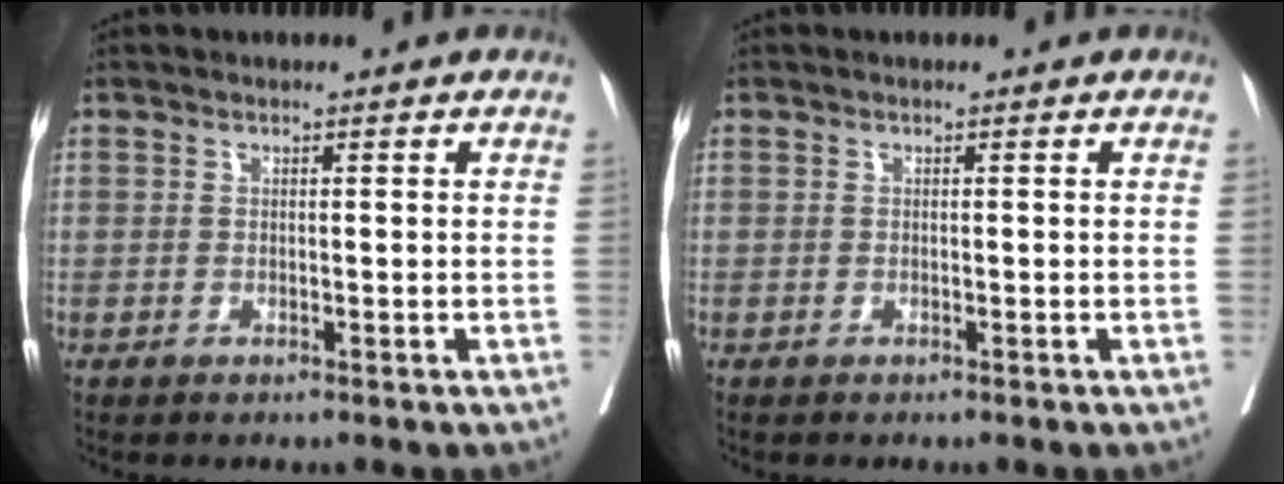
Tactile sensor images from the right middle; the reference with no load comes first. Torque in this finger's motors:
{"motor_torque": [0.57, -0.71, 0.01, 0.01]}